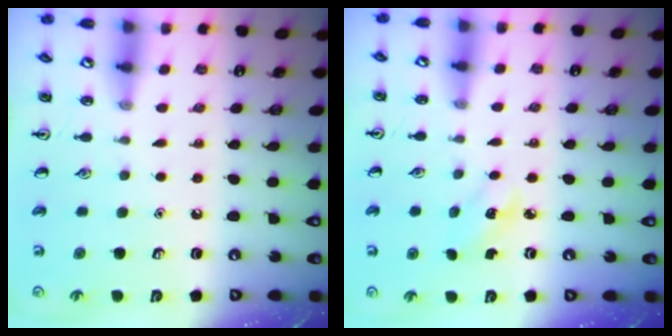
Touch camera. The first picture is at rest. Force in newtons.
{"total": 2.4, "press": 2.2, "slide": 0.9}